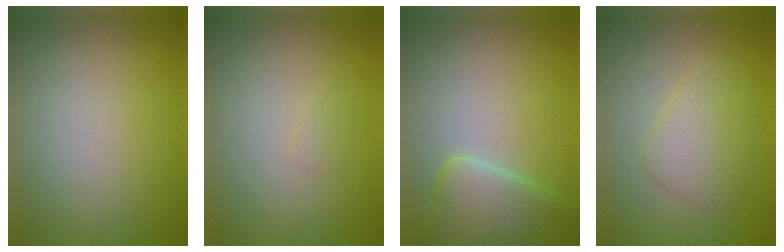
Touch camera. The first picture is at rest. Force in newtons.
{"total": 0.6, "press": 0.6, "slide": 0.0}
{"total": 5.3, "press": 5.3, "slide": 0.4}
{"total": 3.1, "press": 3.1, "slide": 0.2}